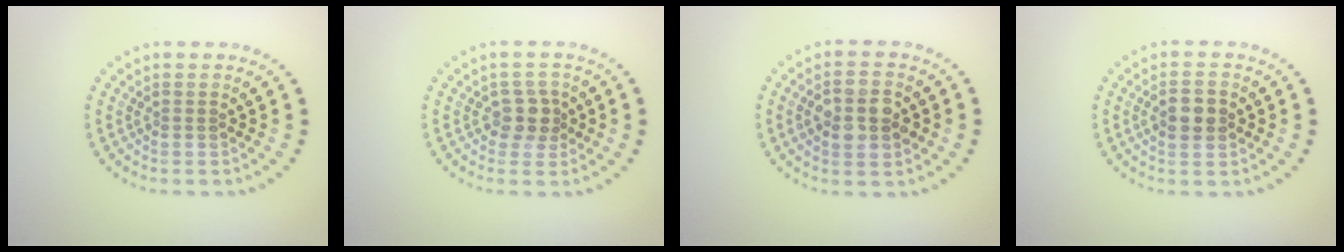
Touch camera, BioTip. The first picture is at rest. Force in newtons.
{"total": 2.4, "press": 2.1, "slide": 1.2}
{"total": 4.5, "press": 4.5, "slide": 0.2}
{"total": 3.0, "press": 3.0, "slide": 0.1}